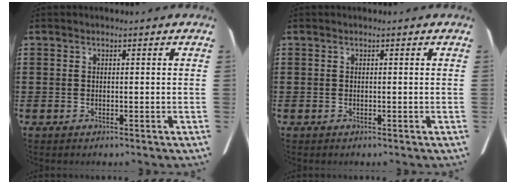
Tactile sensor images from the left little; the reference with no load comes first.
{"total": 0.0}